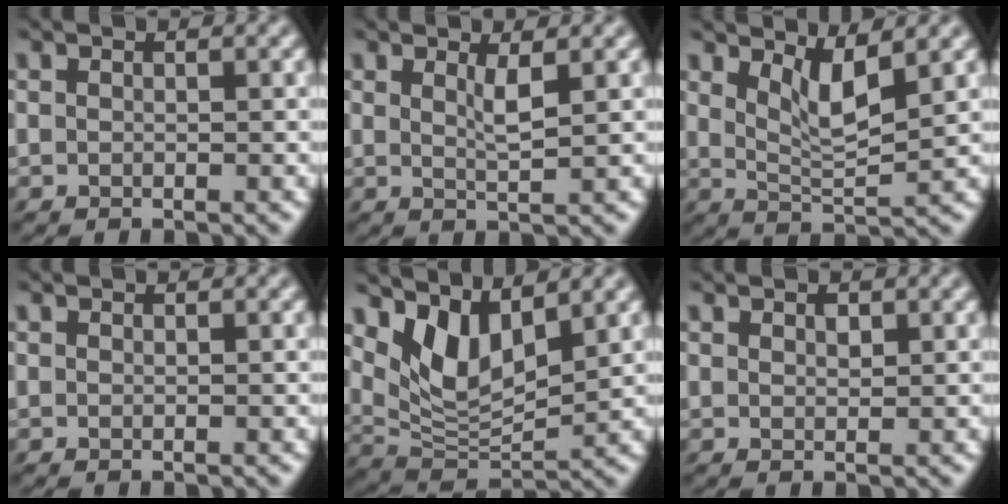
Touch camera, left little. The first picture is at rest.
{"total": 1.4, "force": [0.7, -0.7, 1.0], "torque": [-0.019, -0.004, 0.012]}
{"total": 3.4, "force": [1.9, 0.3, 2.9], "torque": [-0.058, -0.010, 0.034]}
{"total": 0.0}
{"total": 6.1, "force": [3.3, 2.2, 4.7], "torque": [-0.092, -0.011, 0.062]}
{"total": 1.1, "force": [0.7, 0.6, 0.6], "torque": [-0.016, -0.001, 0.015]}